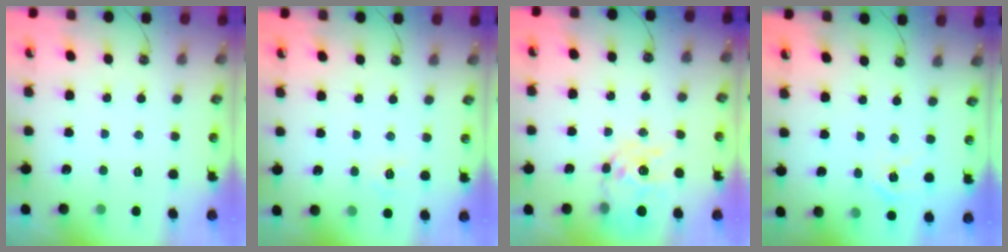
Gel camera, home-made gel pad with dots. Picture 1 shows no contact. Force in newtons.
{"total": 6.5, "press": 6.5, "slide": 0.8}
{"total": 11.9, "press": 11.8, "slide": 1.1}
{"total": 5.8, "press": 5.8, "slide": 0.7}